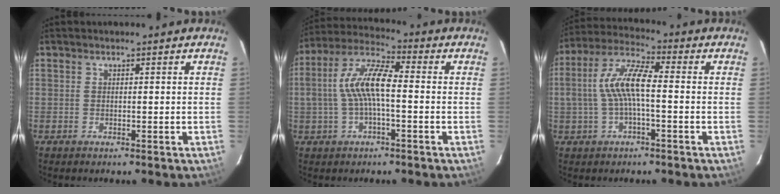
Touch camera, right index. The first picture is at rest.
{"total": 10.3, "force": [-0.7, 3.4, 9.7], "torque": [-0.199, 0.018, -0.013]}
{"total": 9.5, "force": [-0.7, 2.7, 9.0], "torque": [-0.187, 0.016, -0.011]}